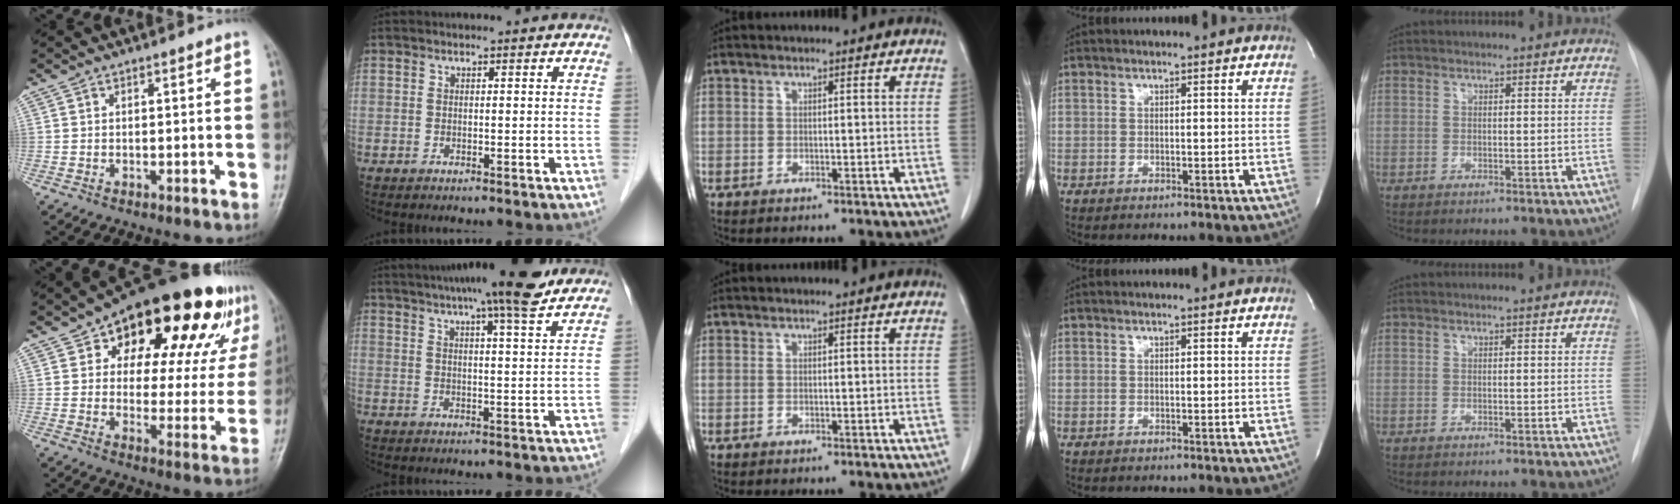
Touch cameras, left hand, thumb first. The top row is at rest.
{"thumb": {"total": 26.9, "force": [15.4, 12.7, 18.0], "torque": [-0.212, -0.018, 0.213]}, "index": {"total": 14.7, "force": [11.7, 0.8, 8.8], "torque": [-0.134, 0.021, 0.155]}}